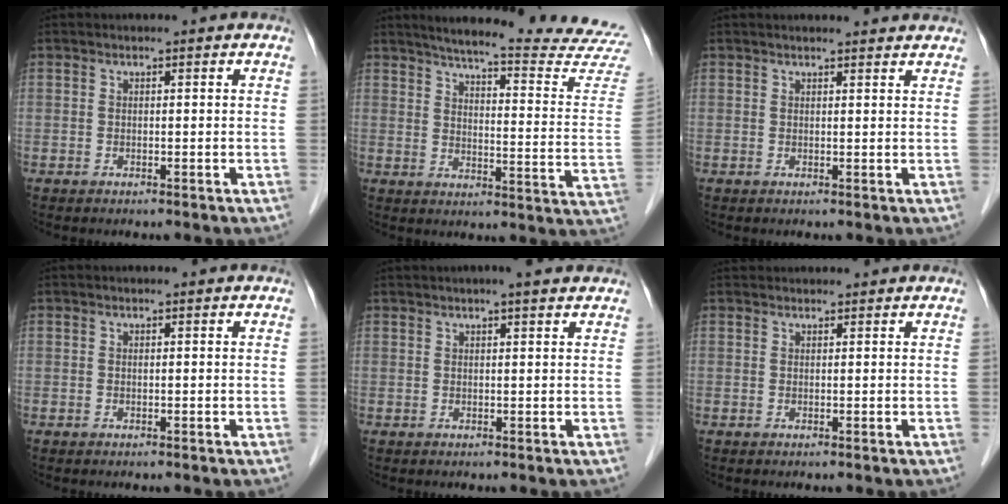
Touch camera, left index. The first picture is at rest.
{"total": 23.8, "force": [22.3, -0.3, 8.3], "torque": [-0.117, -0.108, 0.262]}
{"total": 5.9, "force": [5.7, 0.4, 1.5], "torque": [-0.017, 0.015, 0.053]}
{"total": 0.0}
{"total": 4.7, "force": [3.9, 0.4, 2.7], "torque": [-0.037, 0.020, 0.049]}
{"total": 3.1, "force": [3.1, 0.6, 0.4], "torque": [-0.006, 0.033, 0.044]}